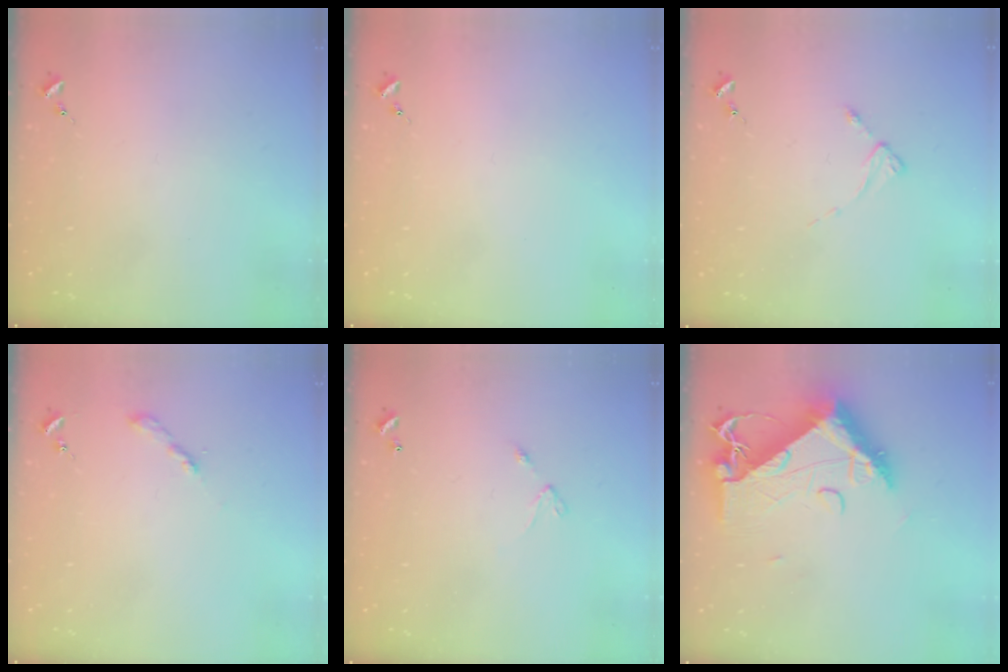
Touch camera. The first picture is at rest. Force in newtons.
{"total": 0.0}
{"total": 2.4, "press": 2.4, "slide": 0.3}
{"total": 2.0, "press": 2.0, "slide": 0.2}
{"total": 4.2, "press": 4.2, "slide": 0.4}
{"total": 15.2, "press": 15.1, "slide": 1.3}